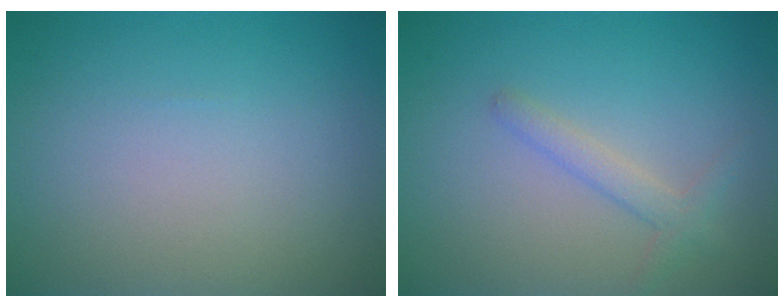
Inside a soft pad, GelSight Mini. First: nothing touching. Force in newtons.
{"total": 1.8, "press": 1.8, "slide": 0.1}